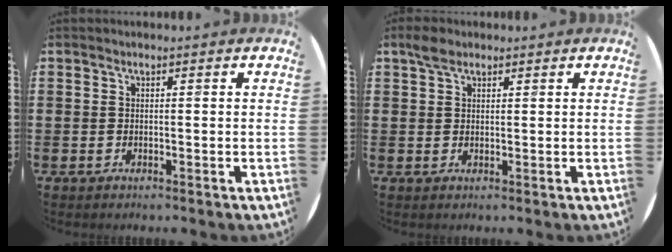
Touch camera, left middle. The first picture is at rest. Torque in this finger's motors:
{"motor_torque": [0.06, 0.02, -0.11, -0.04]}